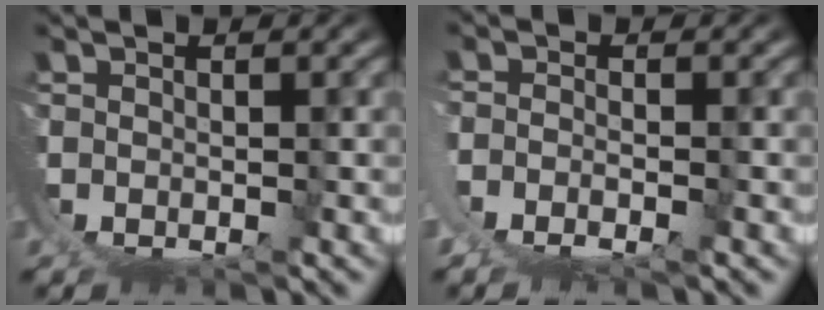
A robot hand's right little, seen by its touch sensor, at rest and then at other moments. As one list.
[{"total": 2.4, "force": [-0.2, 1.6, 1.8], "torque": [-0.042, -0.013, 0.001]}]